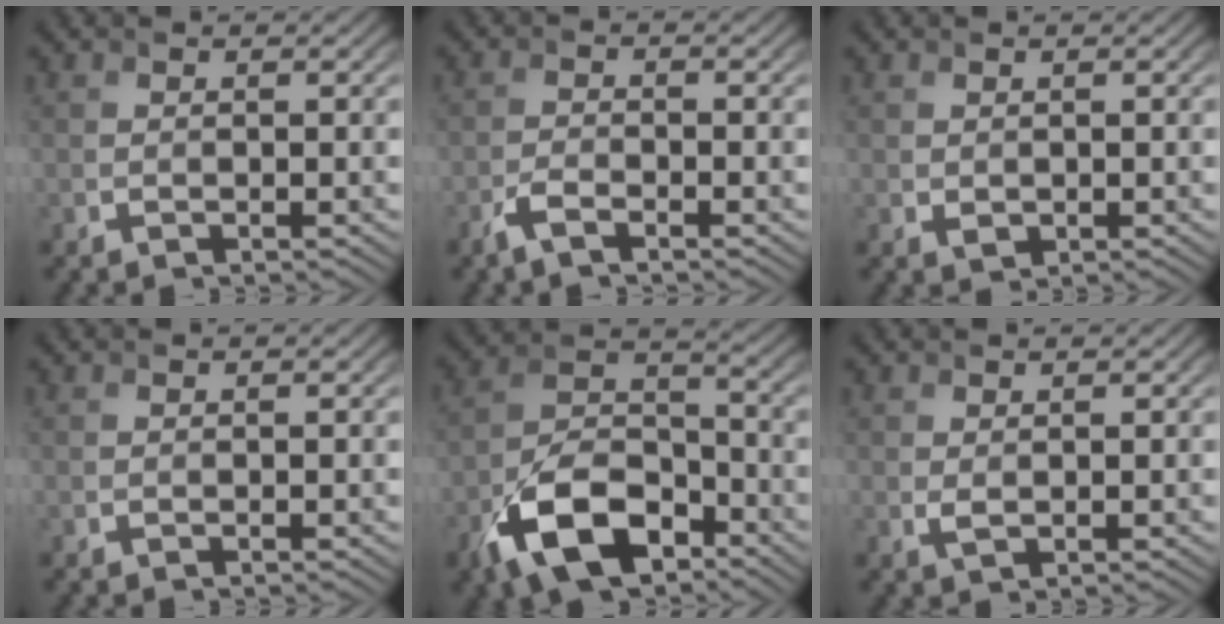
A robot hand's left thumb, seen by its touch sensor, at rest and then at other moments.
{"total": 2.6, "force": [-1.9, 0.8, 1.6], "torque": [-0.040, -0.001, -0.045]}
{"total": 0.8, "force": [0.2, 0.6, 0.4], "torque": [-0.010, -0.005, 0.009]}
{"total": 0.0}
{"total": 12.7, "force": [-7.3, 6.6, 8.0], "torque": [-0.167, -0.008, -0.148]}
{"total": 1.0, "force": [0.3, 0.5, 0.8], "torque": [-0.022, -0.002, 0.010]}